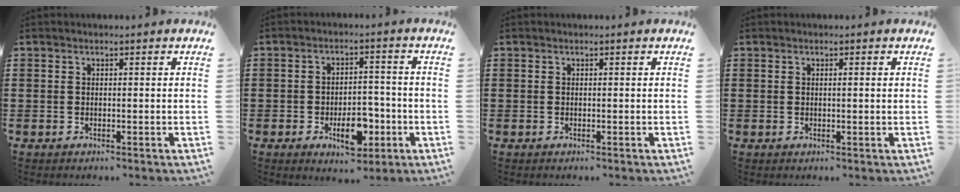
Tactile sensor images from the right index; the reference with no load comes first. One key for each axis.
{"total": 7.5, "fx": -3.0, "fy": 3.9, "fz": 5.8, "tx": -0.080, "ty": 0.003, "tz": -0.051}
{"total": 0.0}
{"total": 0.7, "fx": 0.1, "fy": -0.1, "fz": 0.7, "tx": -0.013, "ty": -0.003, "tz": 0.001}